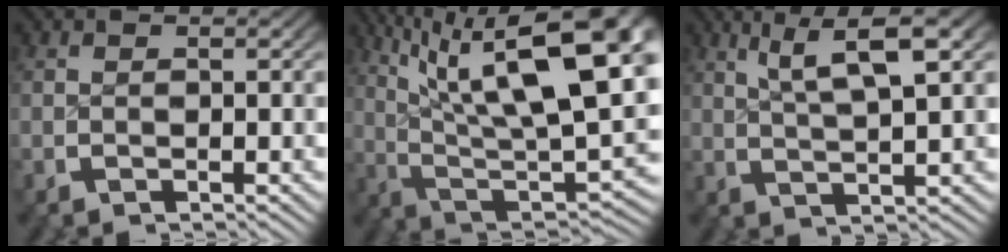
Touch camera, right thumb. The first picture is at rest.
{"total": 17.1, "force": [2.8, 9.3, 14.1], "torque": [-0.233, -0.040, 0.064]}
{"total": 6.4, "force": [2.8, 2.1, 5.4], "torque": [-0.080, 0.007, 0.047]}